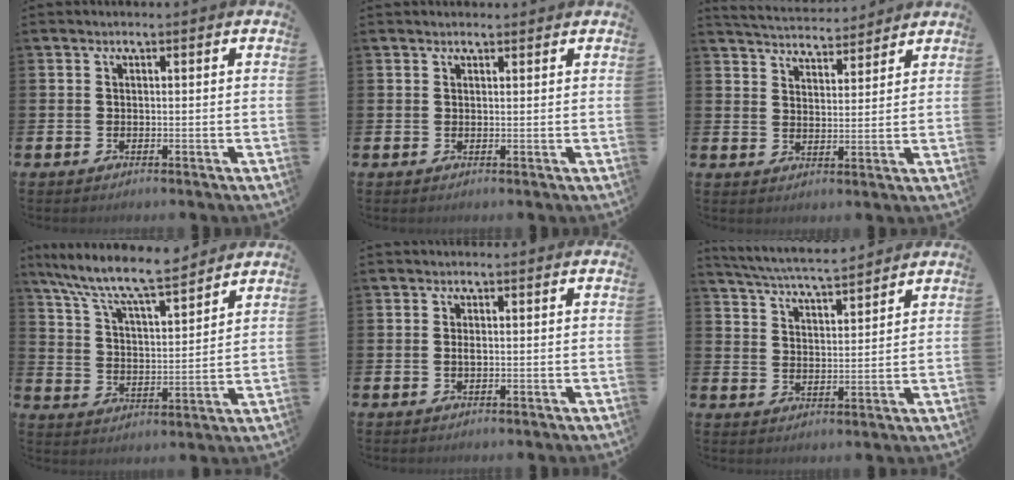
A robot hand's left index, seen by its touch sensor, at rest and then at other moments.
{"total": 1.0, "force": [0.9, 0.3, 0.2], "torque": [0.004, 0.001, 0.014]}
{"total": 4.9, "force": [4.8, 0.7, 0.2], "torque": [-0.019, -0.030, 0.086]}
{"total": 9.2, "force": [8.5, 1.0, 3.4], "torque": [-0.099, -0.059, 0.146]}
{"total": 0.9, "force": [0.0, 0.3, 0.8], "torque": [-0.016, 0.001, -0.001]}
{"total": 5.7, "force": [5.6, 0.2, 1.3], "torque": [-0.048, -0.034, 0.098]}